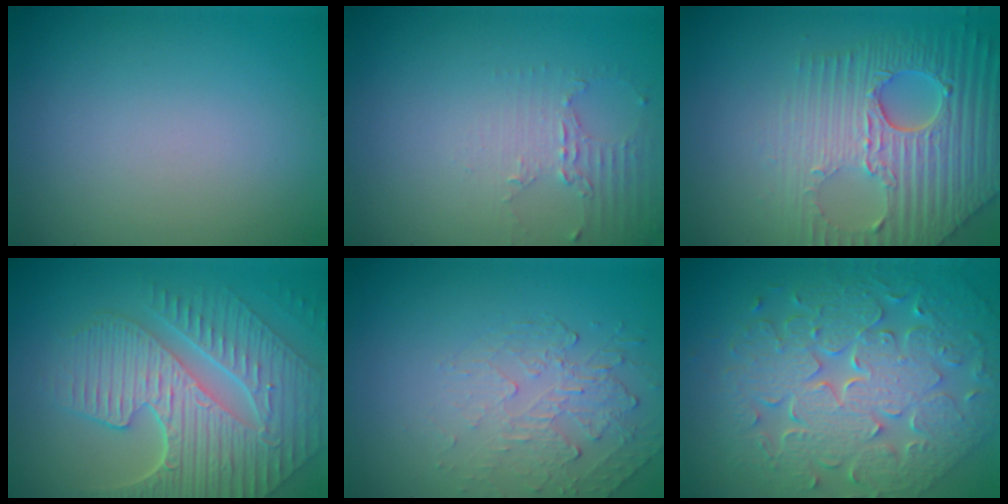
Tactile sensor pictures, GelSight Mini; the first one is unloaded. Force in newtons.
{"total": 2.2, "press": 1.6, "slide": 1.5}
{"total": 8.7, "press": 5.9, "slide": 6.4}
{"total": 9.2, "press": 6.2, "slide": 6.7}
{"total": 2.2, "press": 1.1, "slide": 1.9}
{"total": 9.2, "press": 6.6, "slide": 6.3}